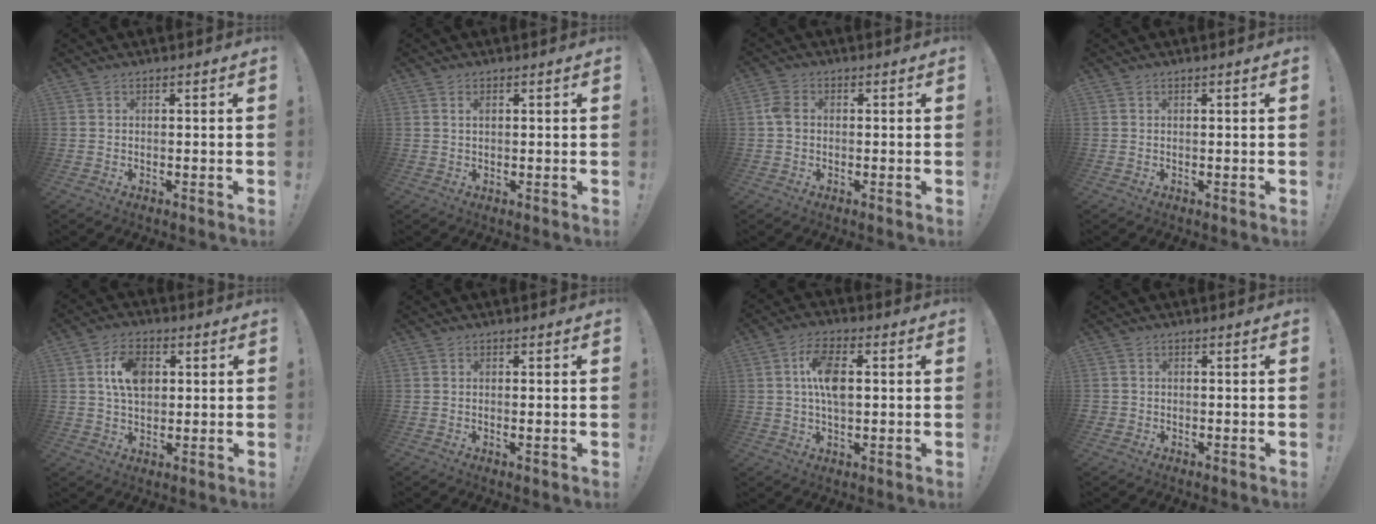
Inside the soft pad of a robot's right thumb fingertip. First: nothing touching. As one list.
[{"total": 1.3, "force": [0.6, 0.6, 1.0], "torque": [-0.012, -0.001, 0.009]}, {"total": 4.2, "force": [0.0, 3.0, 2.9], "torque": [-0.069, 0.013, 0.003]}, {"total": 0.0}, {"total": 9.4, "force": [2.5, 6.3, 6.6], "torque": [-0.098, 0.005, 0.046]}, {"total": 0.7, "force": [0.1, -0.1, 0.7], "torque": [-0.006, -0.004, 0.000]}, {"total": 9.6, "force": [1.3, 5.1, 8.1], "torque": [-0.137, 0.006, 0.025]}, {"total": 1.4, "force": [-0.4, 1.3, 0.3], "torque": [-0.011, 0.006, -0.007]}]